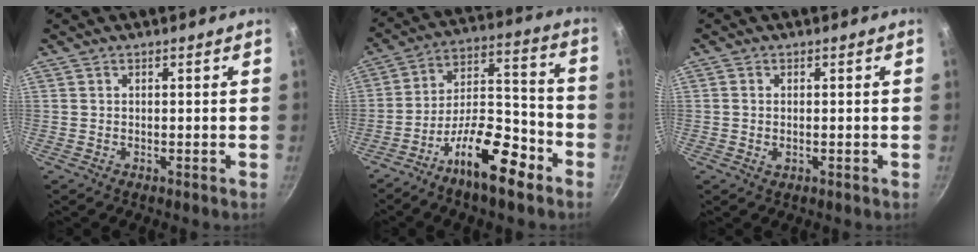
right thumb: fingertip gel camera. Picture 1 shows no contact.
{"total": 16.3, "force": [-9.5, 5.8, 11.8], "torque": [-0.176, 0.076, -0.169]}
{"total": 1.4, "force": [-0.2, 0.9, 1.1], "torque": [-0.021, 0.000, -0.004]}